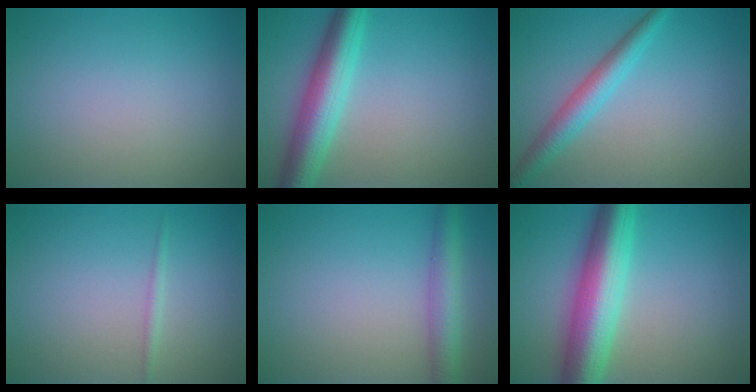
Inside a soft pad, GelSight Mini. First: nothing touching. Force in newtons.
{"total": 6.2, "press": 6.2, "slide": 0.3}
{"total": 3.4, "press": 3.4, "slide": 0.1}
{"total": 0.7, "press": 0.7, "slide": 0.0}
{"total": 3.5, "press": 3.5, "slide": 0.1}
{"total": 8.7, "press": 8.7, "slide": 0.3}